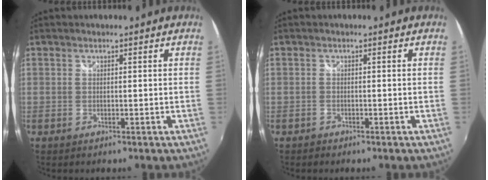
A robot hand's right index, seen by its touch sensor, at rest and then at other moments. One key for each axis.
{"total": 0.9, "fx": -0.8, "fy": 0.4, "fz": 0.0, "tx": -0.005, "ty": -0.001, "tz": -0.015}